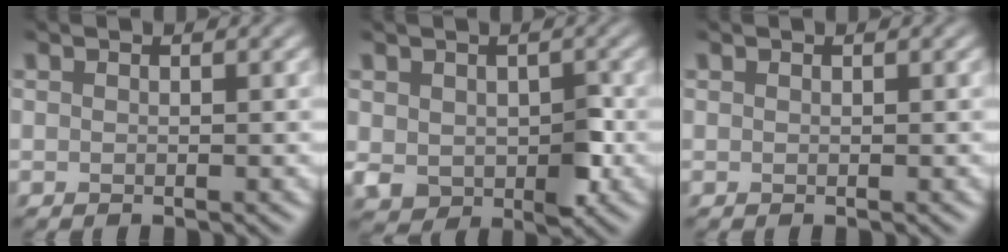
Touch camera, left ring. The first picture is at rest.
{"total": 3.4, "force": [-0.5, 2.5, 2.3], "torque": [-0.038, -0.013, -0.012]}
{"total": 0.0}